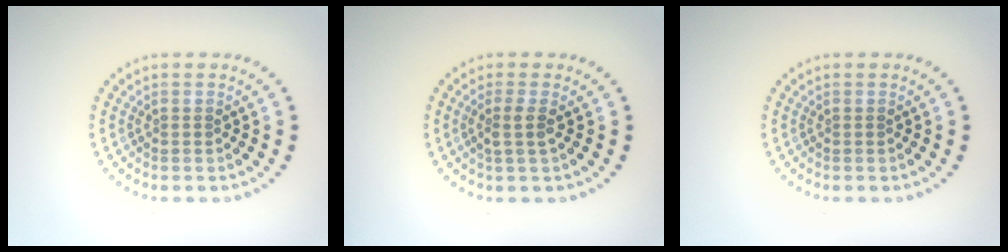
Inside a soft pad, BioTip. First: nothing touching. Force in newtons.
{"total": 1.5, "press": 1.2, "slide": 0.9}
{"total": 0.0}